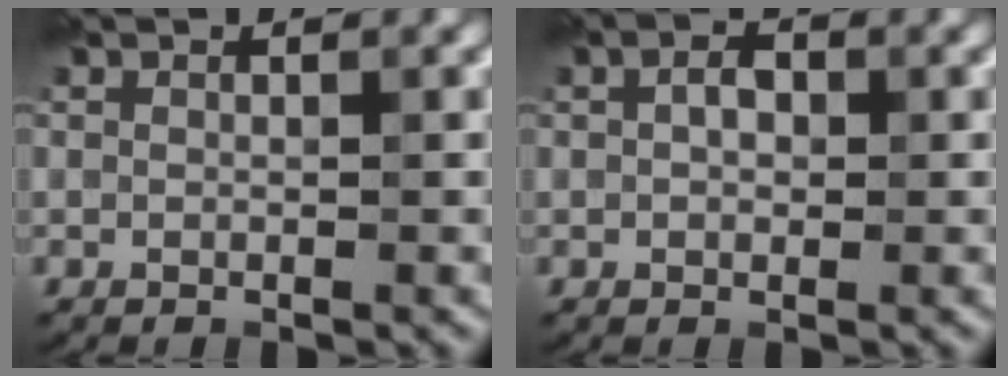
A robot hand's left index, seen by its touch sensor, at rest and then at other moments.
{"total": 1.7, "force": [0.3, 1.1, 1.3], "torque": [-0.022, 0.010, 0.001]}